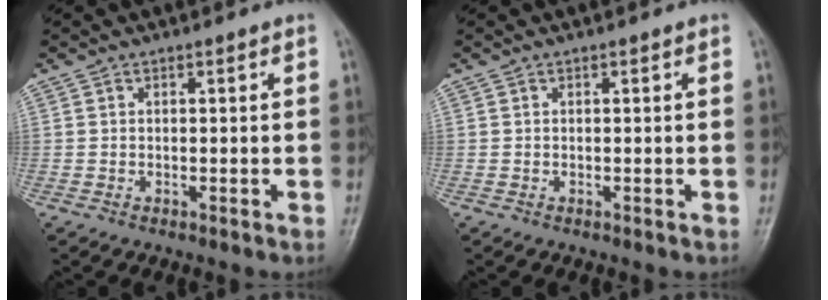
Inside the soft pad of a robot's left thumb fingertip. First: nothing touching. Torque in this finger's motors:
{"motor_torque": [0.00, 0.00, -0.03, -0.03, 0.00]}